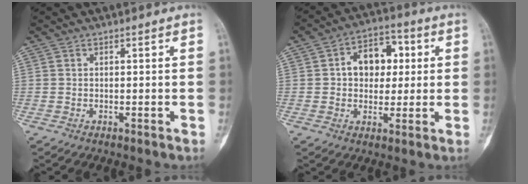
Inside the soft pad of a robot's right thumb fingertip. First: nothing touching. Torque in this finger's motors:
{"motor_torque": [1.01, 1.10, 0.96, 0.34, 0.11]}